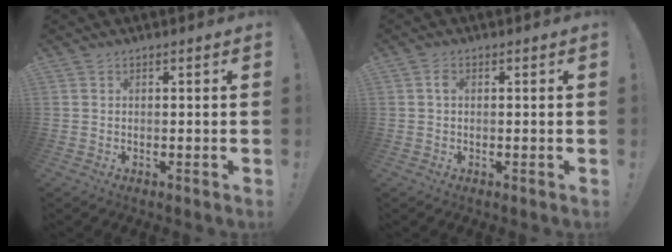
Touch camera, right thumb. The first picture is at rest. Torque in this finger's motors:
{"motor_torque": [0.00, 0.08, 0.25, -0.04, 0.00]}